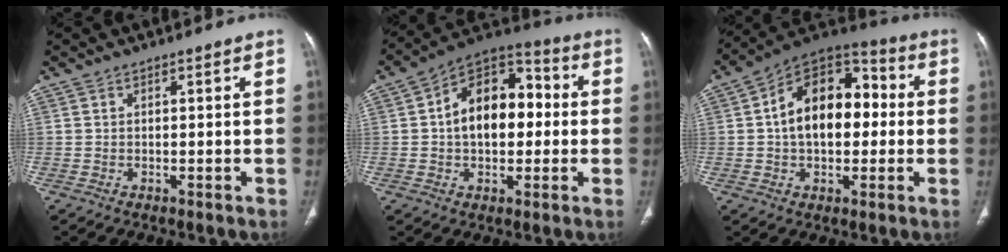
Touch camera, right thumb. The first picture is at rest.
{"total": 15.8, "force": [0.9, 10.3, 11.9], "torque": [-0.147, 0.038, 0.003]}
{"total": 17.5, "force": [1.1, 11.3, 13.3], "torque": [-0.173, 0.041, 0.008]}